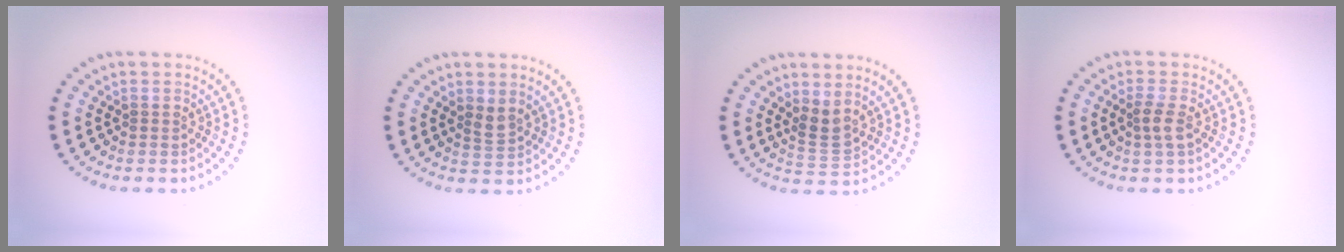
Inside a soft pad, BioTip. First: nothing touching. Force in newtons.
{"total": 1.5, "press": 1.1, "slide": 0.9}
{"total": 2.2, "press": 1.5, "slide": 1.6}
{"total": 1.7, "press": 1.5, "slide": 0.8}